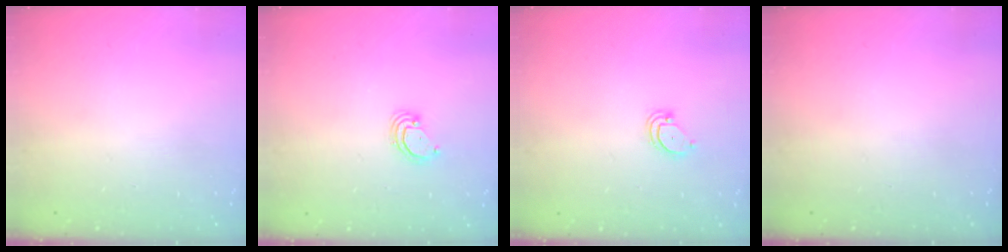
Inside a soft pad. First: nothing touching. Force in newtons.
{"total": 3.1, "press": 3.1, "slide": 0.2}
{"total": 2.9, "press": 2.9, "slide": 0.2}
{"total": 0.0}